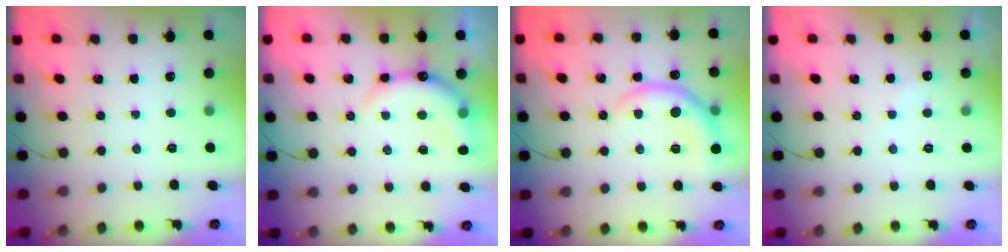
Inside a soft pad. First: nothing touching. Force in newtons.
{"total": 9.0, "press": 9.0, "slide": 0.9}
{"total": 8.6, "press": 8.5, "slide": 0.5}
{"total": 5.9, "press": 5.9, "slide": 0.8}